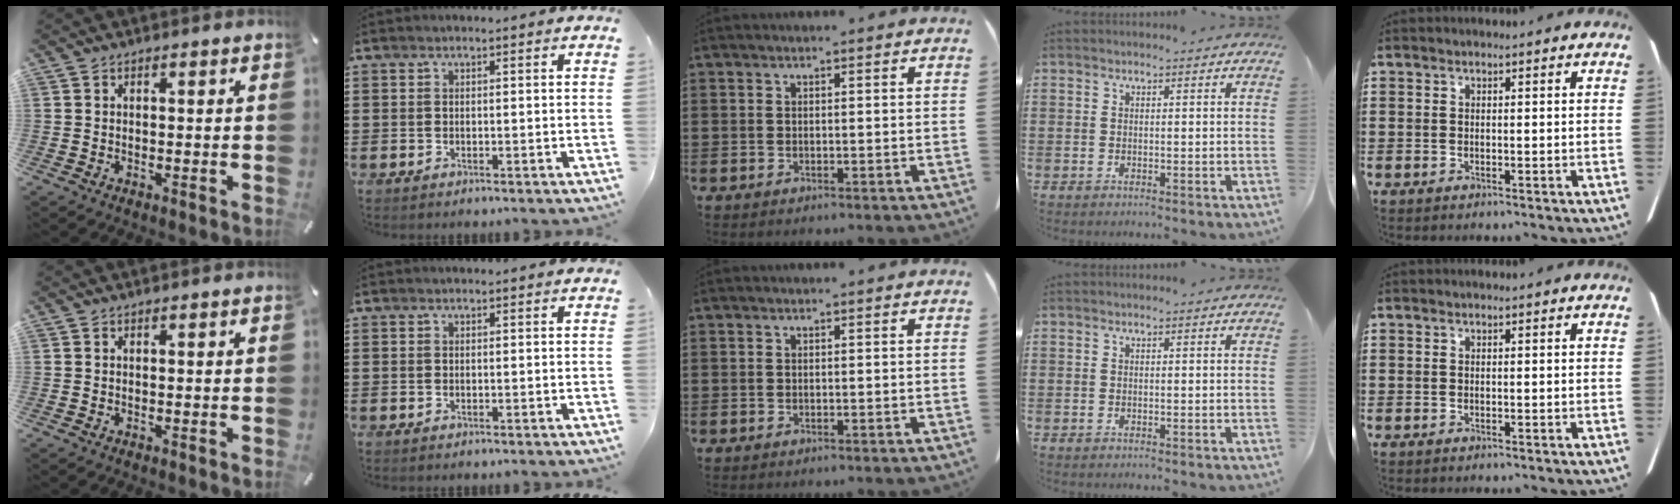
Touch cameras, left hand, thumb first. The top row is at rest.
{}